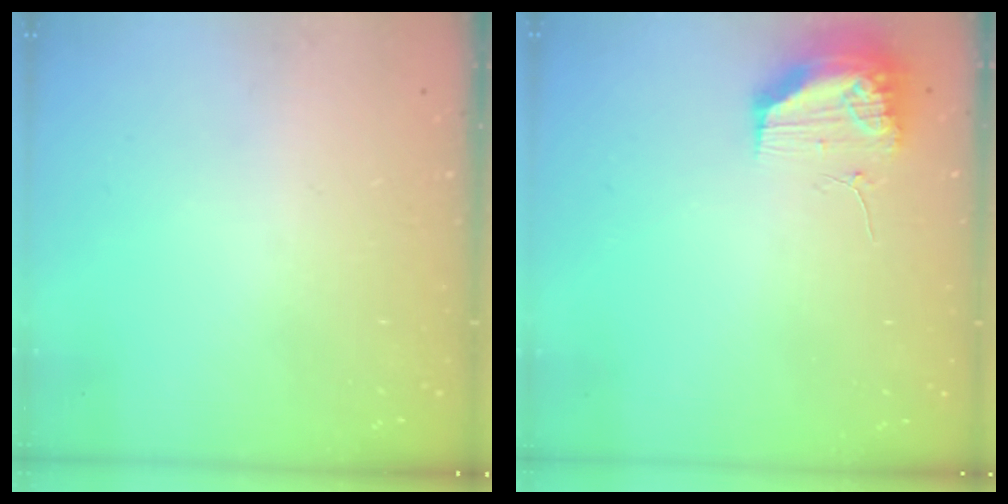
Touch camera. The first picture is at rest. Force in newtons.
{"total": 19.1, "press": 13.1, "slide": 13.9}